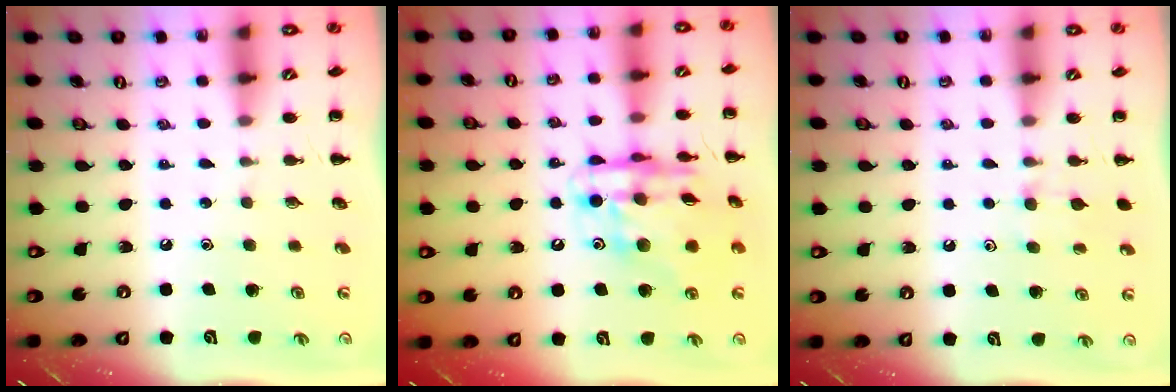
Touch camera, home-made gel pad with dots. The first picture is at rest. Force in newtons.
{"total": 16.5, "press": 16.0, "slide": 4.0}
{"total": 7.2, "press": 6.9, "slide": 1.9}